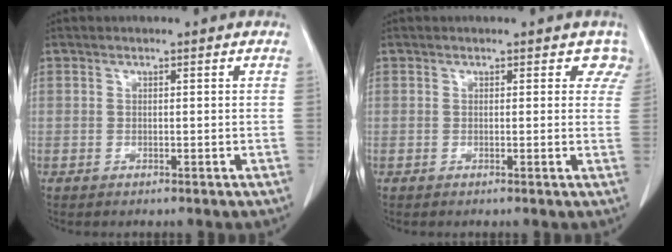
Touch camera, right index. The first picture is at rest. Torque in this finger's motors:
{"motor_torque": [0.02, 0.01, 0.07, 0.00]}